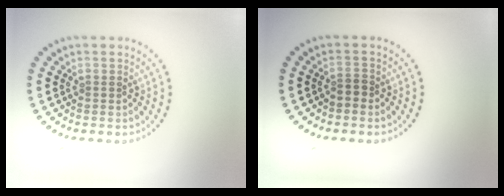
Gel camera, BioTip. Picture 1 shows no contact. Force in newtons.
{"total": 1.2, "press": 0.9, "slide": 0.8}